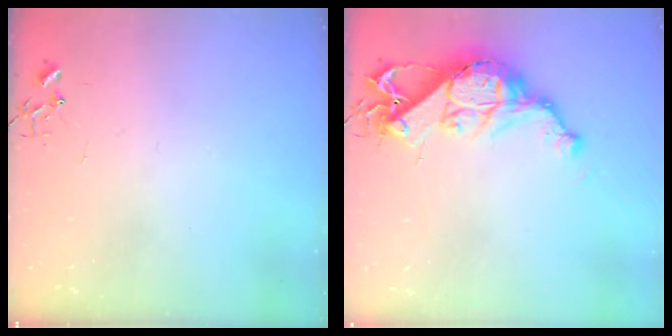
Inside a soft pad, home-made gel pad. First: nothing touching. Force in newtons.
{"total": 14.9, "press": 14.8, "slide": 1.0}